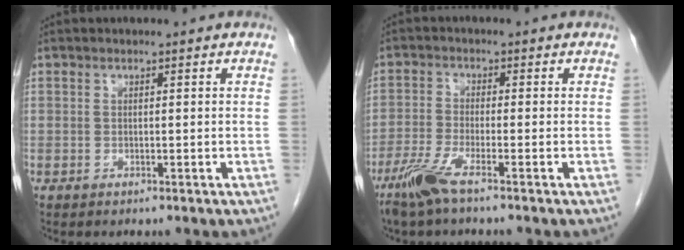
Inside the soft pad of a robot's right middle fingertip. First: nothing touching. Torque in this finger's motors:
{"motor_torque": [0.00, 0.02, 0.05, 0.06]}